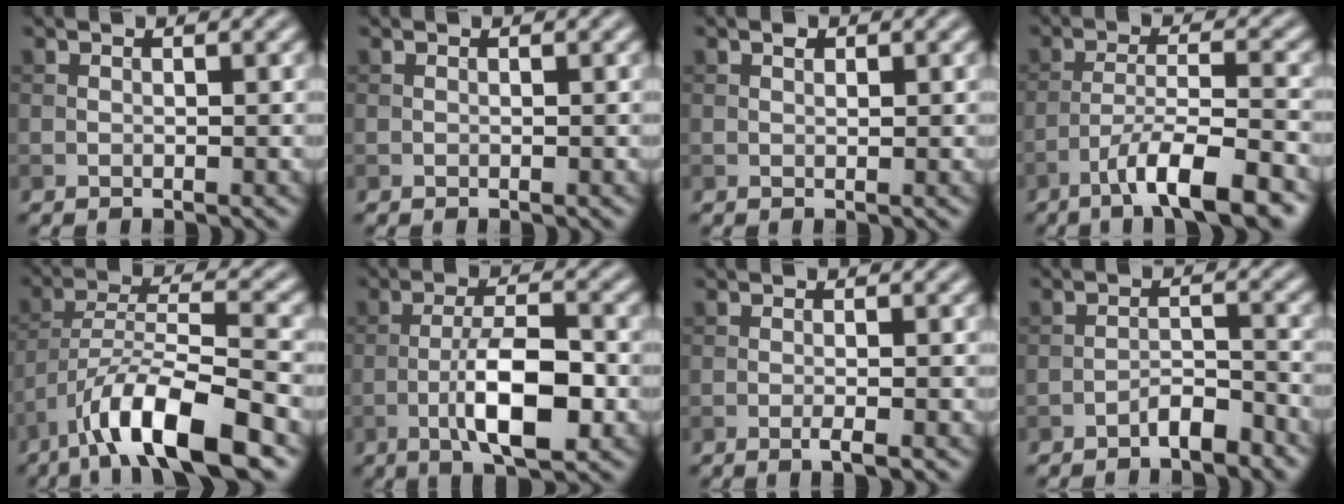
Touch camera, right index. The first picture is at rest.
{"total": 0.0}
{"total": 0.7, "force": [0.4, 0.4, 0.5], "torque": [-0.006, -0.001, 0.006]}
{"total": 8.0, "force": [-5.2, 1.6, 5.9], "torque": [-0.094, 0.006, -0.088]}
{"total": 10.1, "force": [-6.4, 2.4, 7.4], "torque": [-0.126, 0.009, -0.116]}
{"total": 7.3, "force": [-2.5, 2.2, 6.5], "torque": [-0.112, 0.007, -0.047]}
{"total": 1.5, "force": [-0.6, 0.2, 1.3], "torque": [-0.019, 0.000, -0.015]}
{"total": 2.5, "force": [-2.0, 0.7, 1.4], "torque": [-0.020, 0.011, -0.036]}